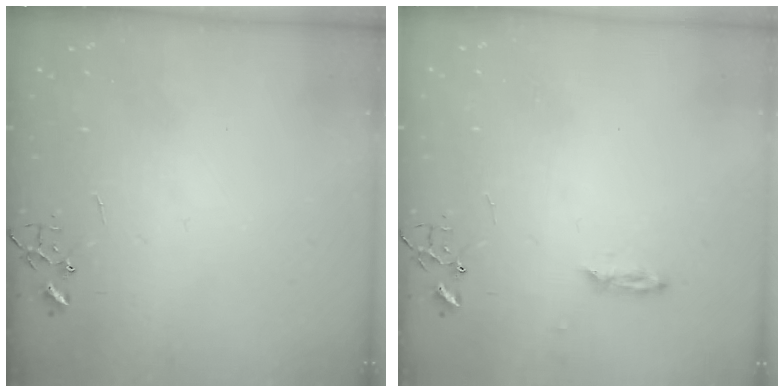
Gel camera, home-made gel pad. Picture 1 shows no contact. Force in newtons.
{"total": 2.3, "press": 2.2, "slide": 0.4}